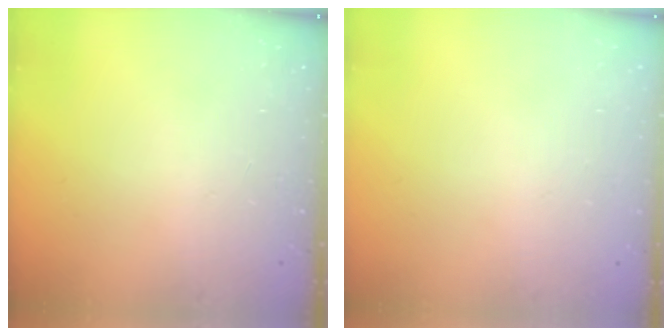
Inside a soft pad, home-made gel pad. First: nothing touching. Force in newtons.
{"total": 0.0}